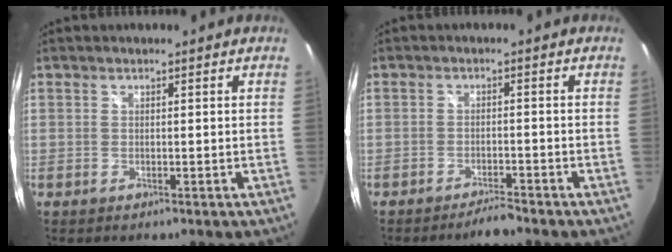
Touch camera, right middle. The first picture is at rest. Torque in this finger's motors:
{"motor_torque": [-0.02, 0.01, 0.00, 0.00]}